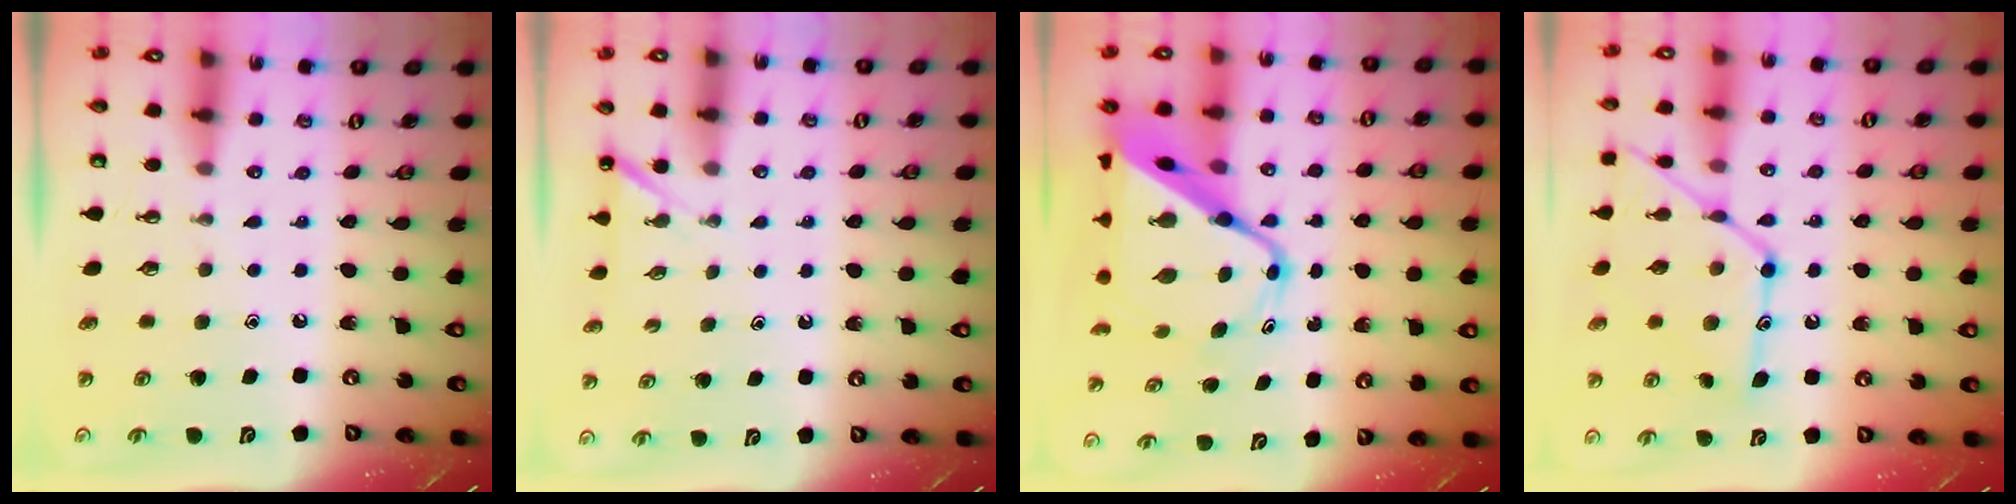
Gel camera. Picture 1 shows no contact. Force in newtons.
{"total": 2.3, "press": 2.3, "slide": 0.2}
{"total": 16.2, "press": 16.1, "slide": 1.2}
{"total": 17.1, "press": 17.1, "slide": 1.3}